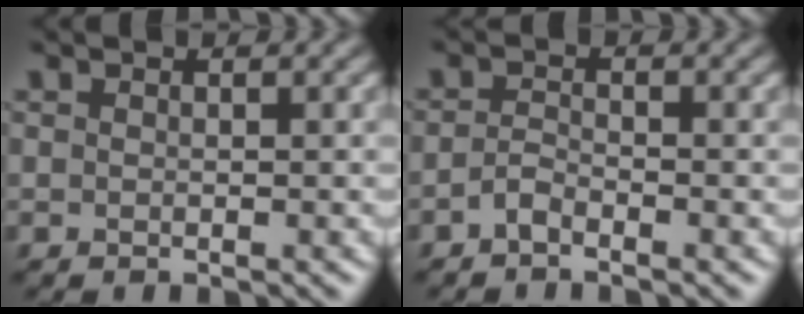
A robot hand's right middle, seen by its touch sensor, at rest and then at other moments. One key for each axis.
{"total": 1.3, "fx": -0.9, "fy": 0.4, "fz": 0.8, "tx": -0.020, "ty": 0.002, "tz": -0.022}